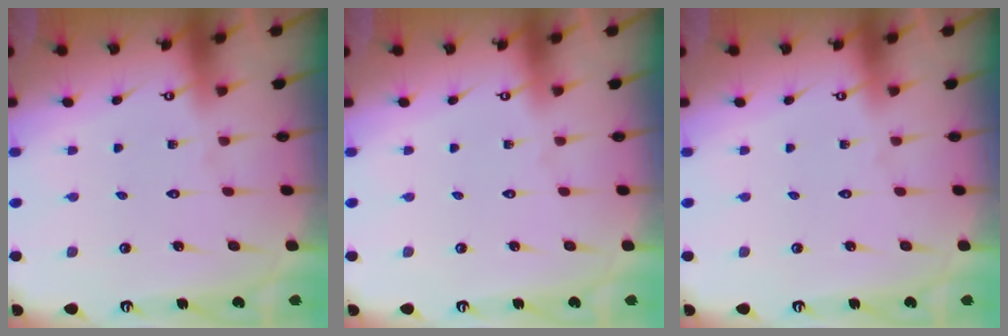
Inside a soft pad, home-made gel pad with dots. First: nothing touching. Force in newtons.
{"total": 0.0}
{"total": 0.0}